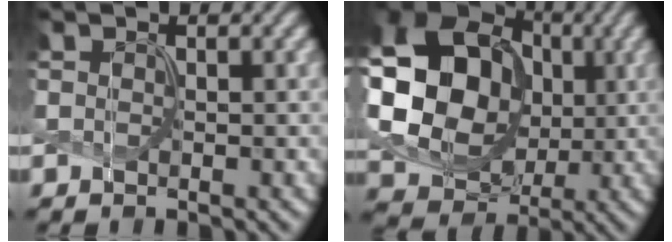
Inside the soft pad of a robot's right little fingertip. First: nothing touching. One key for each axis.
{"total": 18.3, "fx": 2.0, "fy": 15.8, "fz": 9.1, "tx": -0.236, "ty": 0.022, "tz": 0.019}